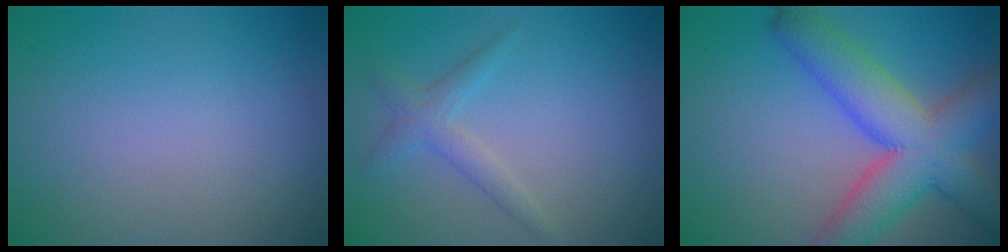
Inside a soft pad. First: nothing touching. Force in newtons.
{"total": 2.0, "press": 2.0, "slide": 0.1}
{"total": 9.4, "press": 9.4, "slide": 0.4}